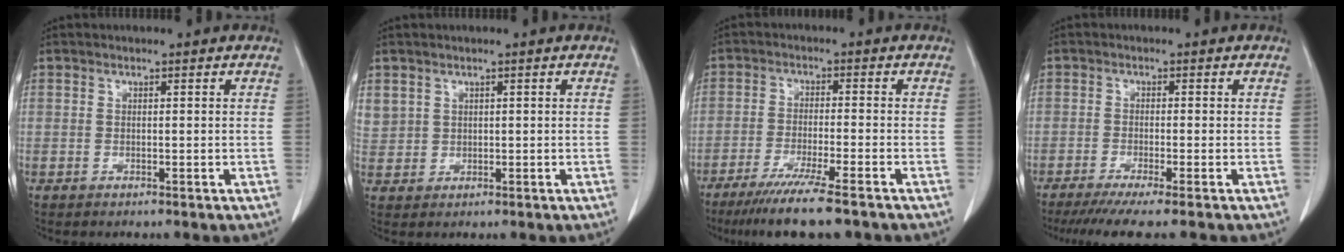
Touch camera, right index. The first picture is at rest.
{"total": 3.4, "force": [1.7, 2.9, 0.6], "torque": [-0.010, 0.007, 0.043]}
{"total": 9.9, "force": [-7.5, -0.1, 6.4], "torque": [-0.103, -0.026, -0.121]}
{"total": 7.2, "force": [-5.9, -0.8, 4.2], "torque": [-0.054, -0.021, -0.094]}